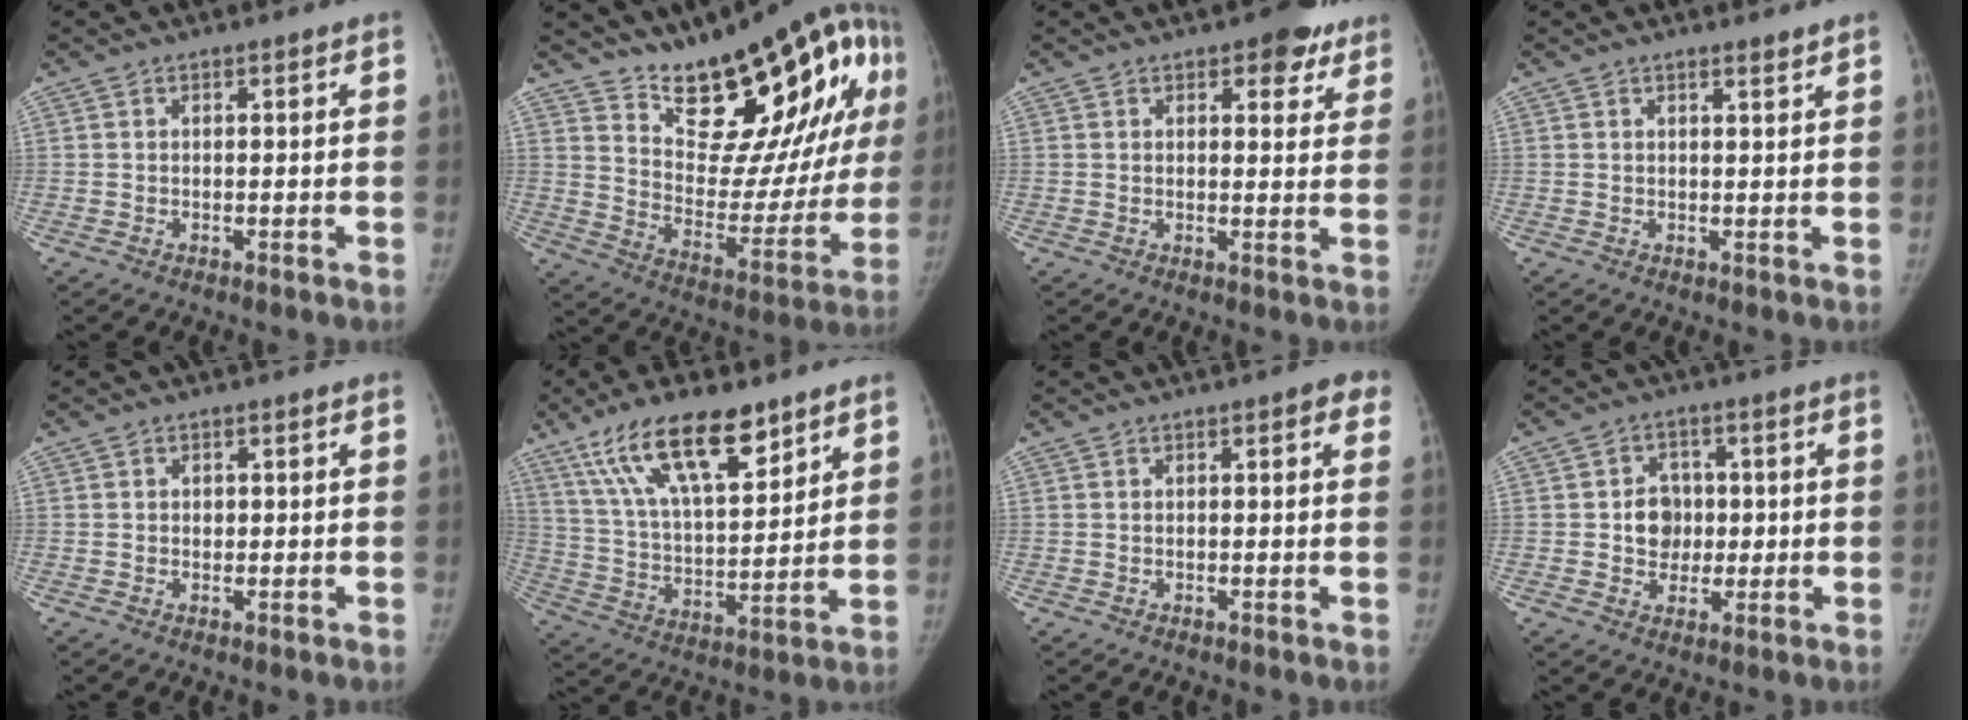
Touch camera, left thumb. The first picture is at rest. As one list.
[{"total": 26.1, "force": [13.4, 11.0, 19.6], "torque": [-0.229, -0.056, 0.212]}, {"total": 6.3, "force": [4.1, 3.3, 3.5], "torque": [-0.005, -0.016, 0.047]}, {"total": 1.3, "force": [1.2, 0.0, 0.6], "torque": [-0.007, -0.010, 0.019]}, {"total": 1.1, "force": [0.2, 1.0, 0.6], "torque": [-0.002, 0.002, 0.002]}, {"total": 18.9, "force": [11.9, 7.0, 12.9], "torque": [-0.200, -0.042, 0.224]}, {"total": 2.9, "force": [1.2, 1.0, 2.4], "torque": [-0.017, 0.003, 0.006]}, {"total": 6.6, "force": [0.2, 5.8, 3.2], "torque": [-0.011, 0.007, 0.002]}]